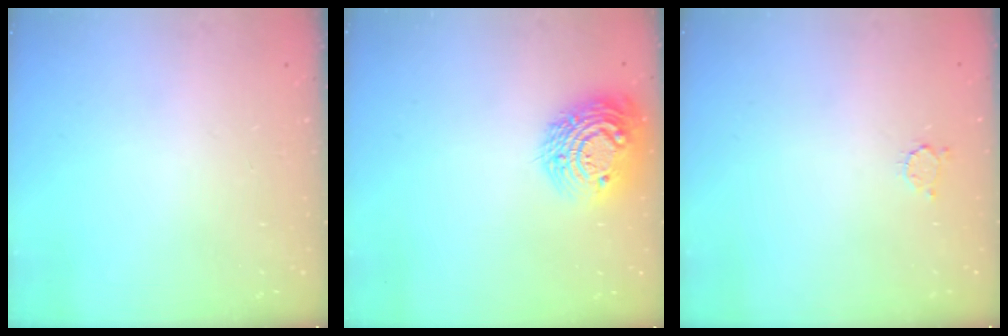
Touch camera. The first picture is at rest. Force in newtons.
{"total": 15.5, "press": 15.4, "slide": 1.0}
{"total": 2.7, "press": 2.7, "slide": 0.3}